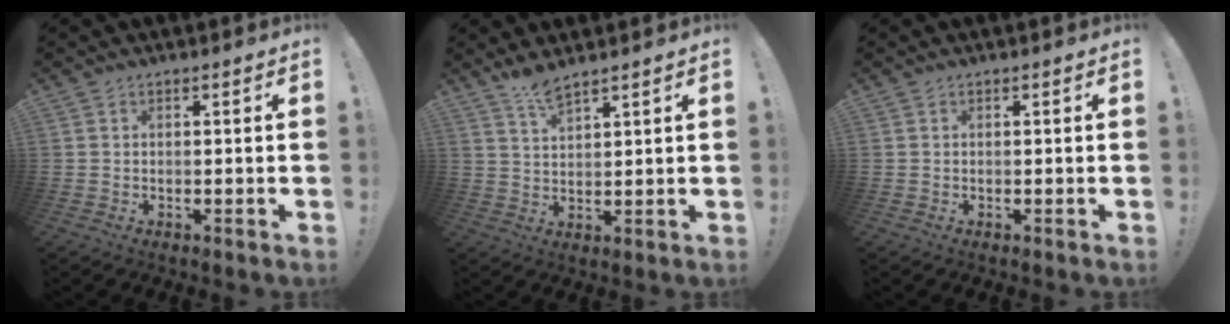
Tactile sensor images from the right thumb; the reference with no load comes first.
{"total": 5.1, "force": [4.4, 0.5, 2.6], "torque": [-0.045, -0.027, 0.077]}
{"total": 0.0}